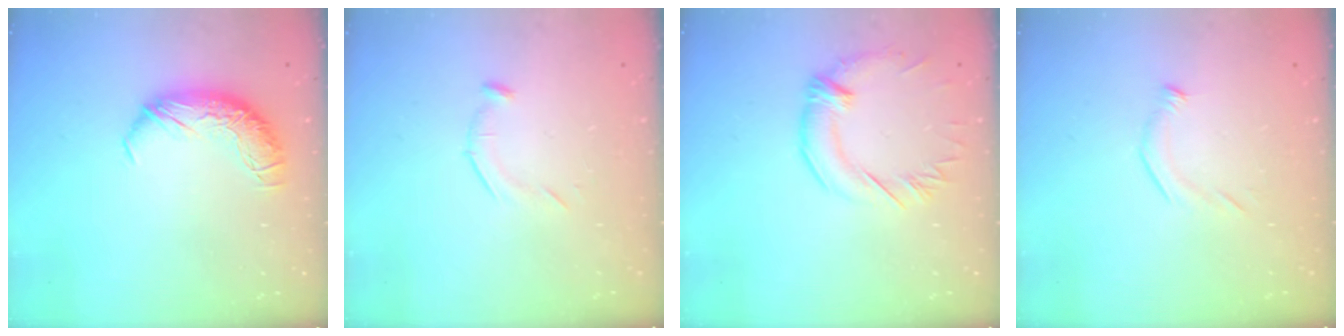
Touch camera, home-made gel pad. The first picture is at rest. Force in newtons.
{"total": 6.1, "press": 6.0, "slide": 1.2}
{"total": 1.1, "press": 0.1, "slide": 1.1}
{"total": 7.7, "press": 7.6, "slide": 0.6}